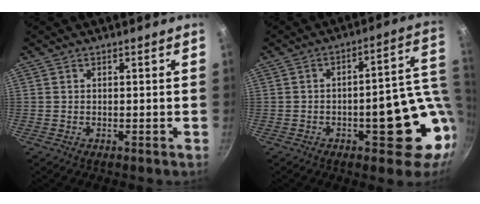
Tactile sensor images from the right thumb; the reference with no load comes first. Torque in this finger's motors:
{"motor_torque": [2.06, 1.57, 1.47, -0.42, 0.24]}